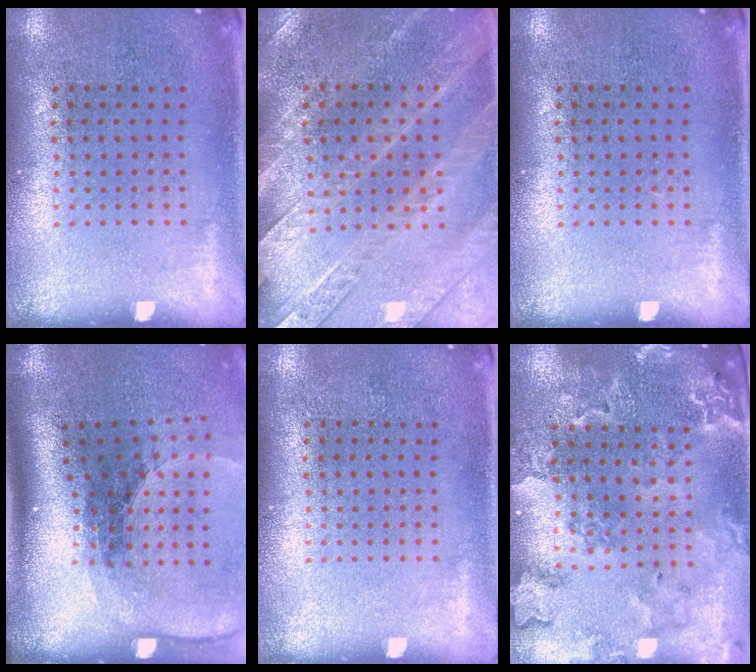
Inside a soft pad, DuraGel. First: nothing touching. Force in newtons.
{"total": 2.8, "press": 2.6, "slide": 0.9}
{"total": 0.0}
{"total": 2.6, "press": 1.9, "slide": 1.8}
{"total": 0.0}
{"total": 1.9, "press": 1.9, "slide": 0.3}